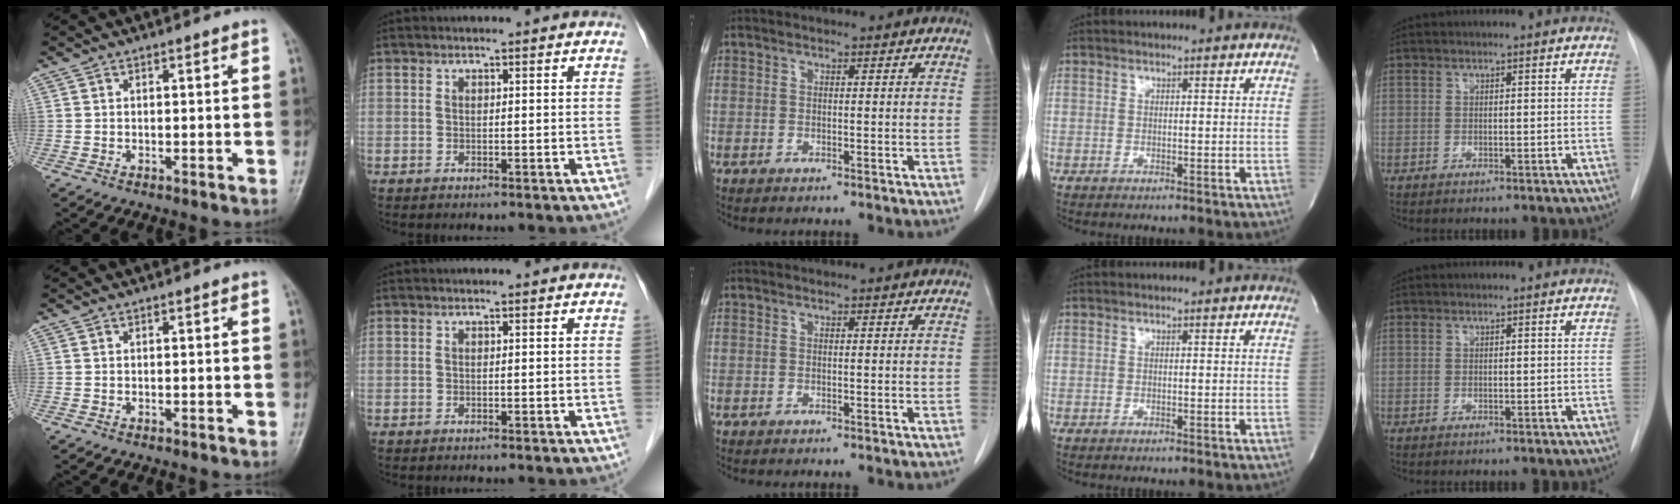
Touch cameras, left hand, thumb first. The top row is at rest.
{}